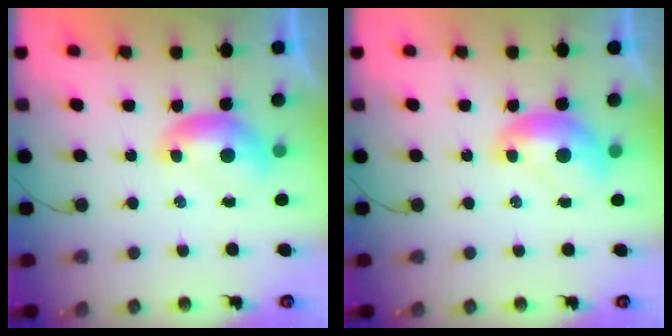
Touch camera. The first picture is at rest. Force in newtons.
{"total": 1.1, "press": 1.1, "slide": 0.2}